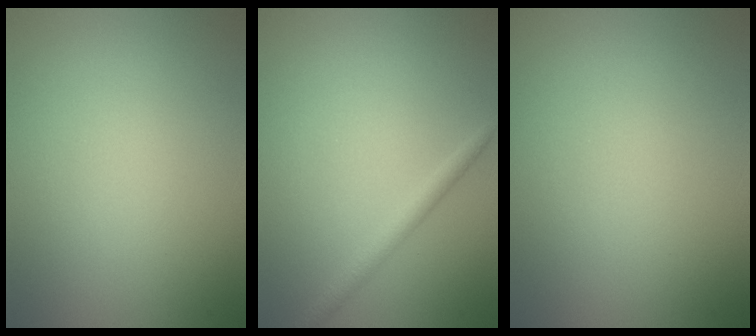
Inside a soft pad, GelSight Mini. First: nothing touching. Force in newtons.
{"total": 1.8, "press": 1.7, "slide": 0.1}
{"total": 0.0}